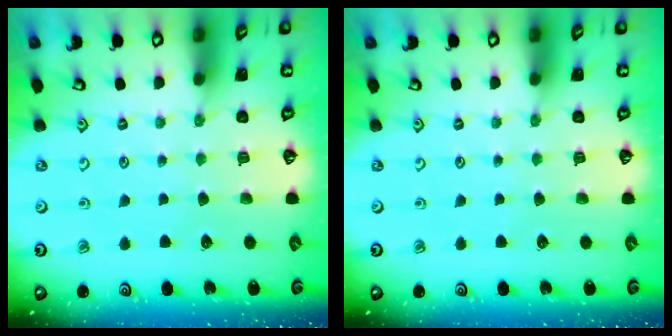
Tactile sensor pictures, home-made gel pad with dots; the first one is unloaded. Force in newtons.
{"total": 0.0}